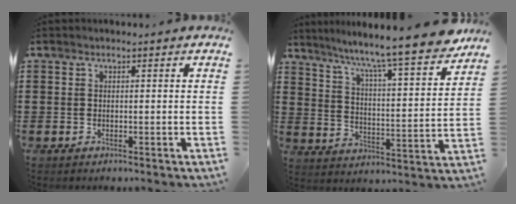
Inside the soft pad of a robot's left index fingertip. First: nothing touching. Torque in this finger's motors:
{"motor_torque": [2.13, 0.01, 0.93, 0.21]}